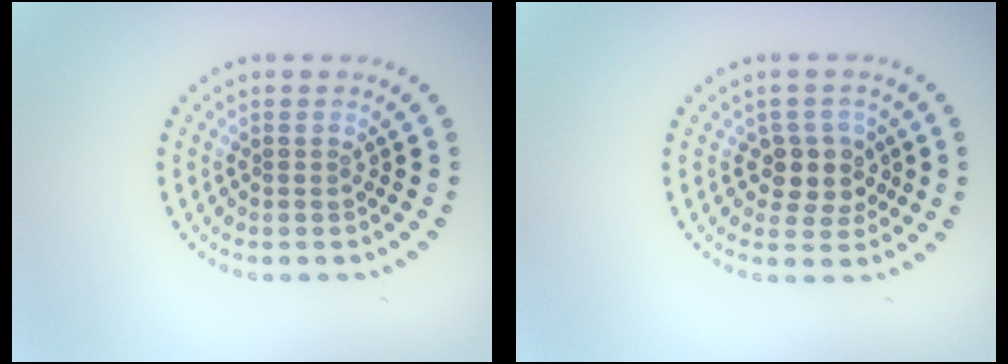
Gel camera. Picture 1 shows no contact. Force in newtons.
{"total": 2.9, "press": 2.5, "slide": 1.4}